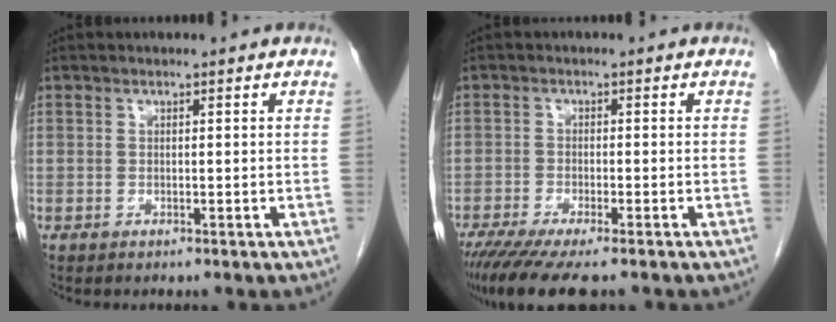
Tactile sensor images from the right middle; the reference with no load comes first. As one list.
[{"total": 9.3, "force": [-7.3, 1.2, 5.7], "torque": [-0.086, -0.019, -0.118]}]